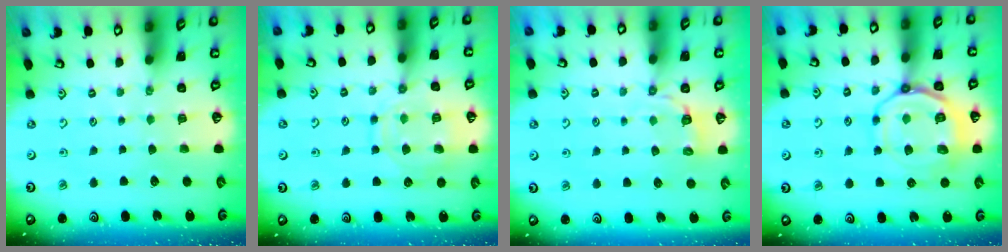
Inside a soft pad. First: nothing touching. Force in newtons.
{"total": 13.6, "press": 13.5, "slide": 1.2}
{"total": 3.0, "press": 1.6, "slide": 2.5}
{"total": 13.7, "press": 13.6, "slide": 1.5}